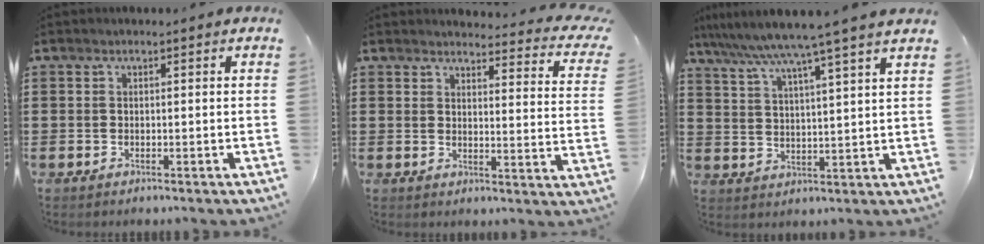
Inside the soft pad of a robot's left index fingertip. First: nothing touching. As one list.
[{"total": 3.3, "force": [3.1, 0.2, 1.1], "torque": [-0.031, -0.023, 0.050]}, {"total": 6.7, "force": [5.7, -1.4, 3.4], "torque": [-0.088, -0.038, 0.092]}]